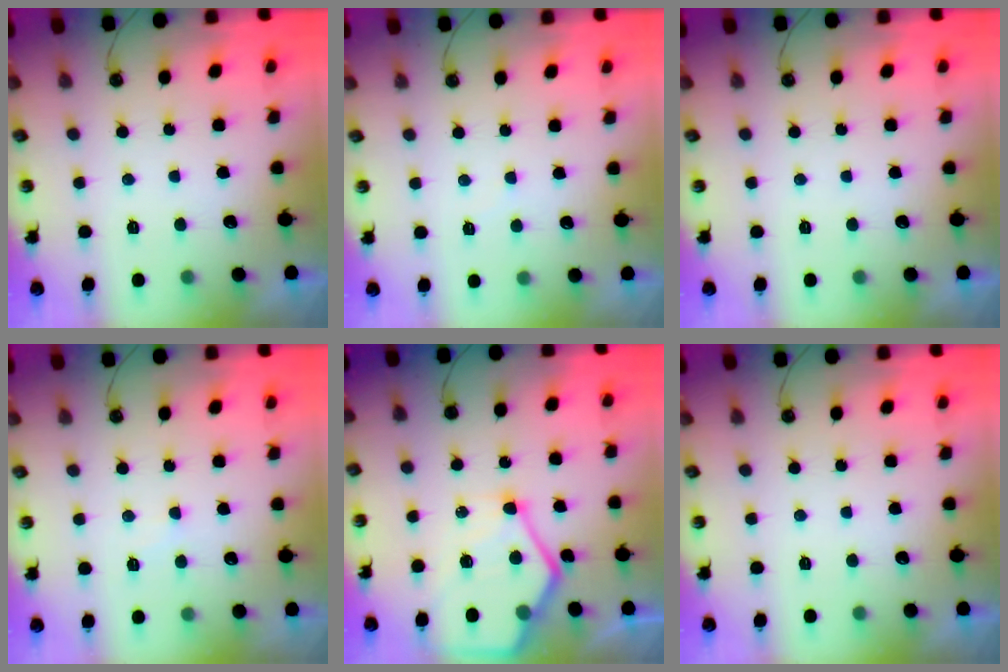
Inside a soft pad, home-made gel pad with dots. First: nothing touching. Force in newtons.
{"total": 3.5, "press": 3.5, "slide": 0.2}
{"total": 0.0}
{"total": 7.6, "press": 7.6, "slide": 0.8}
{"total": 16.4, "press": 16.3, "slide": 1.6}
{"total": 0.0}